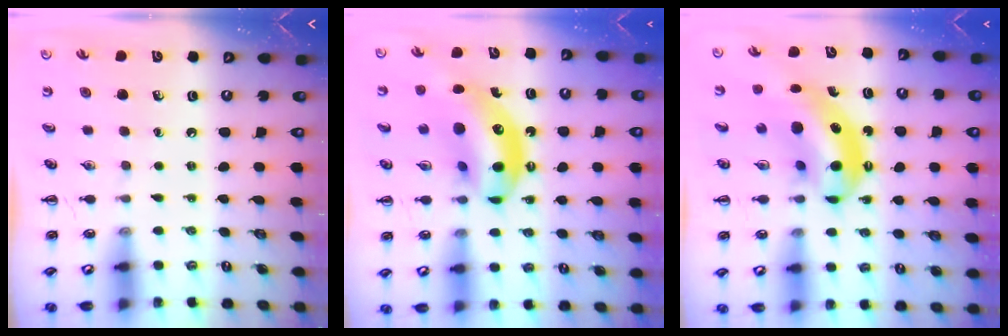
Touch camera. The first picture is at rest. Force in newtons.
{"total": 15.4, "press": 14.9, "slide": 3.9}
{"total": 11.3, "press": 10.9, "slide": 2.9}